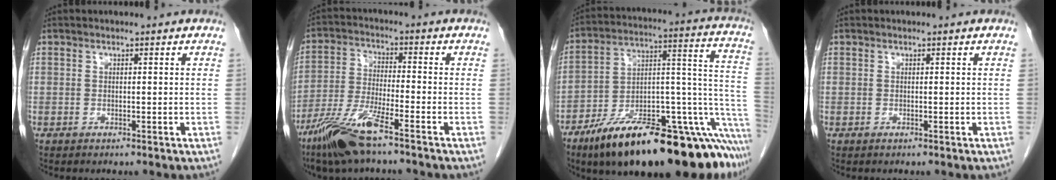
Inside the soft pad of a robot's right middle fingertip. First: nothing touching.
{"total": 9.8, "force": [-6.7, 0.9, 7.1], "torque": [-0.152, -0.023, -0.132]}
{"total": 27.8, "force": [-20.2, 5.2, 18.3], "torque": [-0.166, 0.019, -0.304]}
{"total": 0.0}